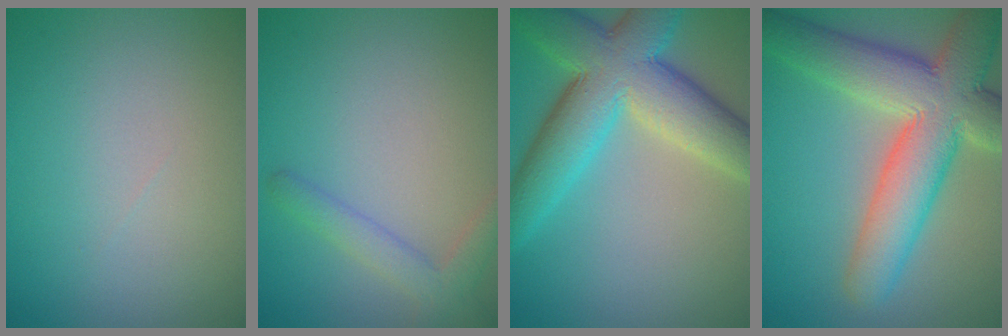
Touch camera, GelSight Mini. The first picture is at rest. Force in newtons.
{"total": 2.6, "press": 2.6, "slide": 0.2}
{"total": 10.0, "press": 10.0, "slide": 0.6}
{"total": 10.2, "press": 10.2, "slide": 0.8}